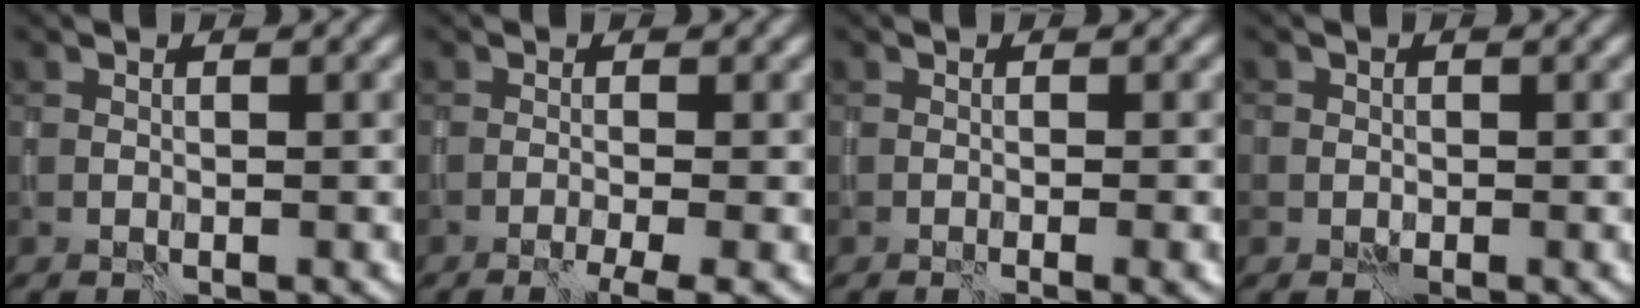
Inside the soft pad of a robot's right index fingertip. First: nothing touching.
{"total": 2.9, "force": [-1.4, 0.3, 2.5], "torque": [-0.036, -0.008, -0.025]}
{"total": 1.5, "force": [-0.5, 0.1, 1.4], "torque": [-0.011, -0.004, -0.009]}
{"total": 1.3, "force": [0.1, 1.2, 0.3], "torque": [-0.006, -0.001, 0.003]}